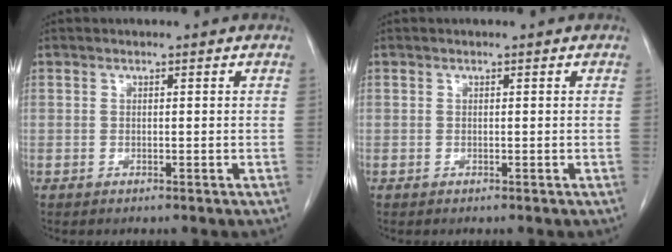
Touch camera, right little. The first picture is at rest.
{"total": 0.0}